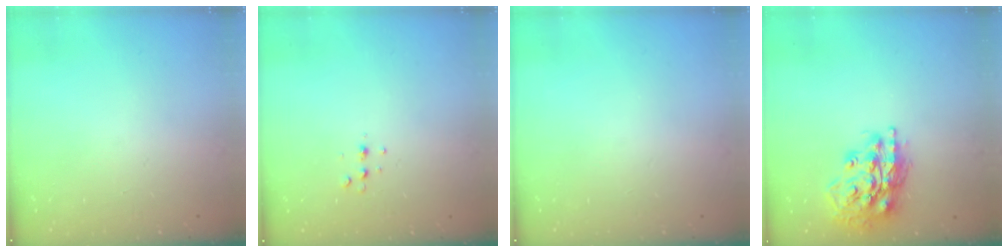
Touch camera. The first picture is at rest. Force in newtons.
{"total": 3.9, "press": 3.8, "slide": 1.1}
{"total": 0.0}
{"total": 17.0, "press": 16.9, "slide": 2.3}